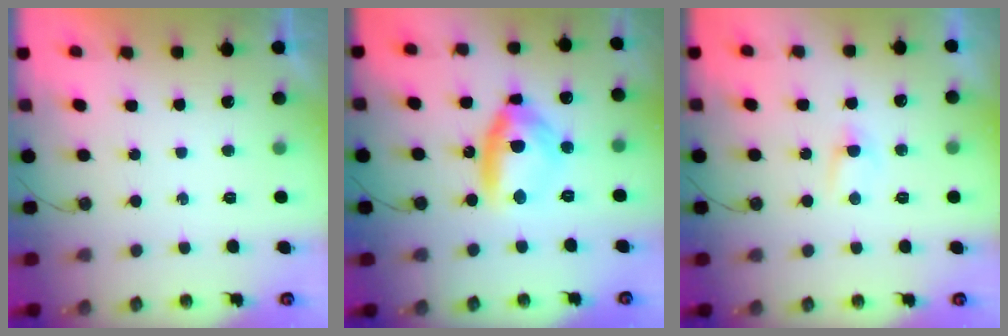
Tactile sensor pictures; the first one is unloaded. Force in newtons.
{"total": 12.2, "press": 12.1, "slide": 1.6}
{"total": 3.0, "press": 2.9, "slide": 0.3}